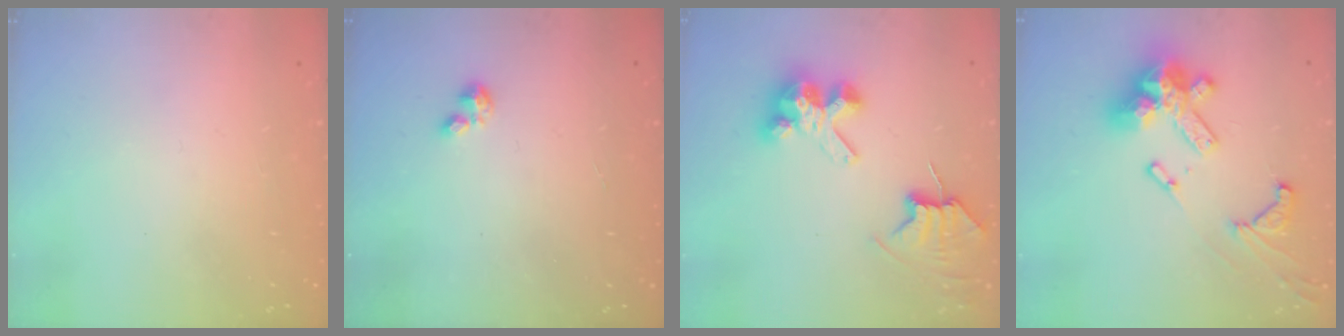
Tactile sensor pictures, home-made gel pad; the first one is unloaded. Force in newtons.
{"total": 0.7, "press": 0.6, "slide": 0.2}
{"total": 7.2, "press": 7.2, "slide": 0.6}
{"total": 18.7, "press": 18.6, "slide": 1.9}